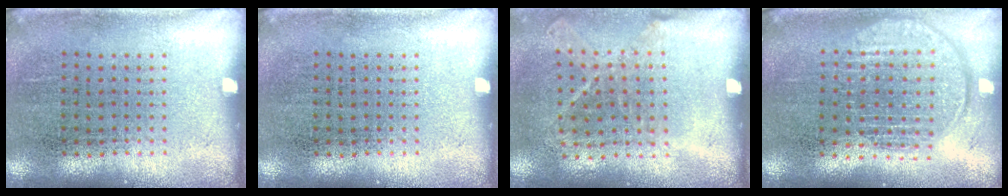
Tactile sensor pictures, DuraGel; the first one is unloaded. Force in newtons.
{"total": 0.0}
{"total": 1.1, "press": 0.9, "slide": 0.7}
{"total": 1.8, "press": 1.5, "slide": 1.0}